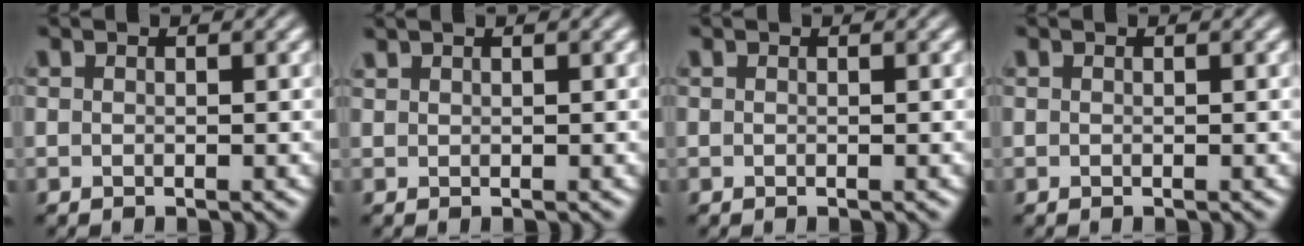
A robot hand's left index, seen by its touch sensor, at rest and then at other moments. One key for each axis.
{"total": 1.3, "fx": 1.0, "fy": 0.6, "fz": 0.6, "tx": -0.007, "ty": 0.003, "tz": 0.007}
{"total": 0.0}
{"total": 0.0}